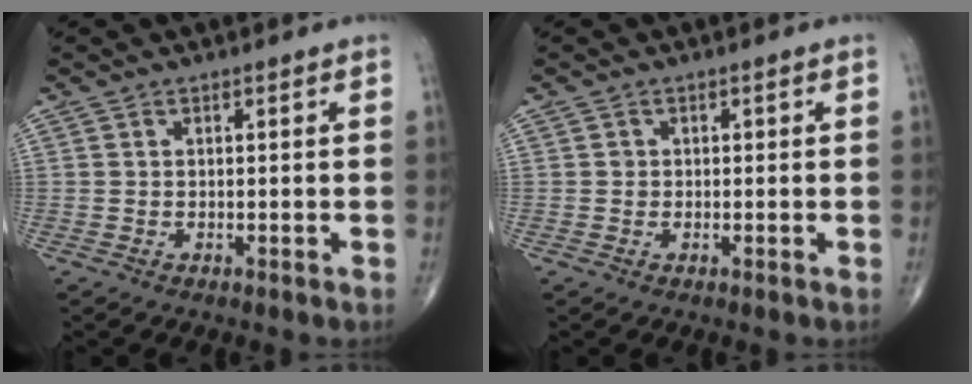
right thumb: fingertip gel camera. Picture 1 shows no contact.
{"total": 1.0, "force": [0.0, 1.0, 0.2], "torque": [0.006, 0.003, 0.000]}